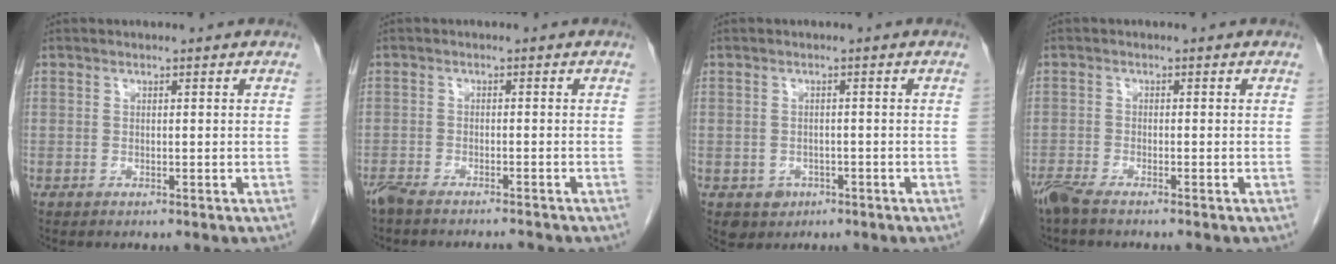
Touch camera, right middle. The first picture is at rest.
{"total": 5.4, "force": [-5.1, 0.1, 1.9], "torque": [-0.031, -0.009, -0.084]}
{"total": 3.2, "force": [-1.4, 2.7, 0.8], "torque": [-0.009, 0.004, -0.014]}
{"total": 3.7, "force": [-3.1, 0.2, 2.0], "torque": [-0.041, -0.009, -0.058]}